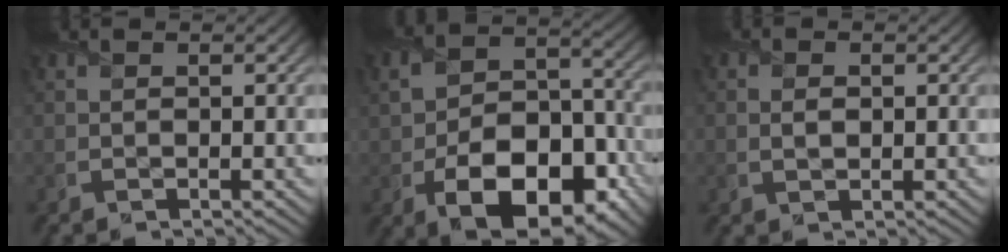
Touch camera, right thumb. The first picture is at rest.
{"total": 14.4, "force": [-5.5, 8.9, 9.9], "torque": [-0.177, -0.042, -0.082]}
{"total": 1.8, "force": [0.0, 1.1, 1.4], "torque": [-0.030, -0.002, 0.002]}